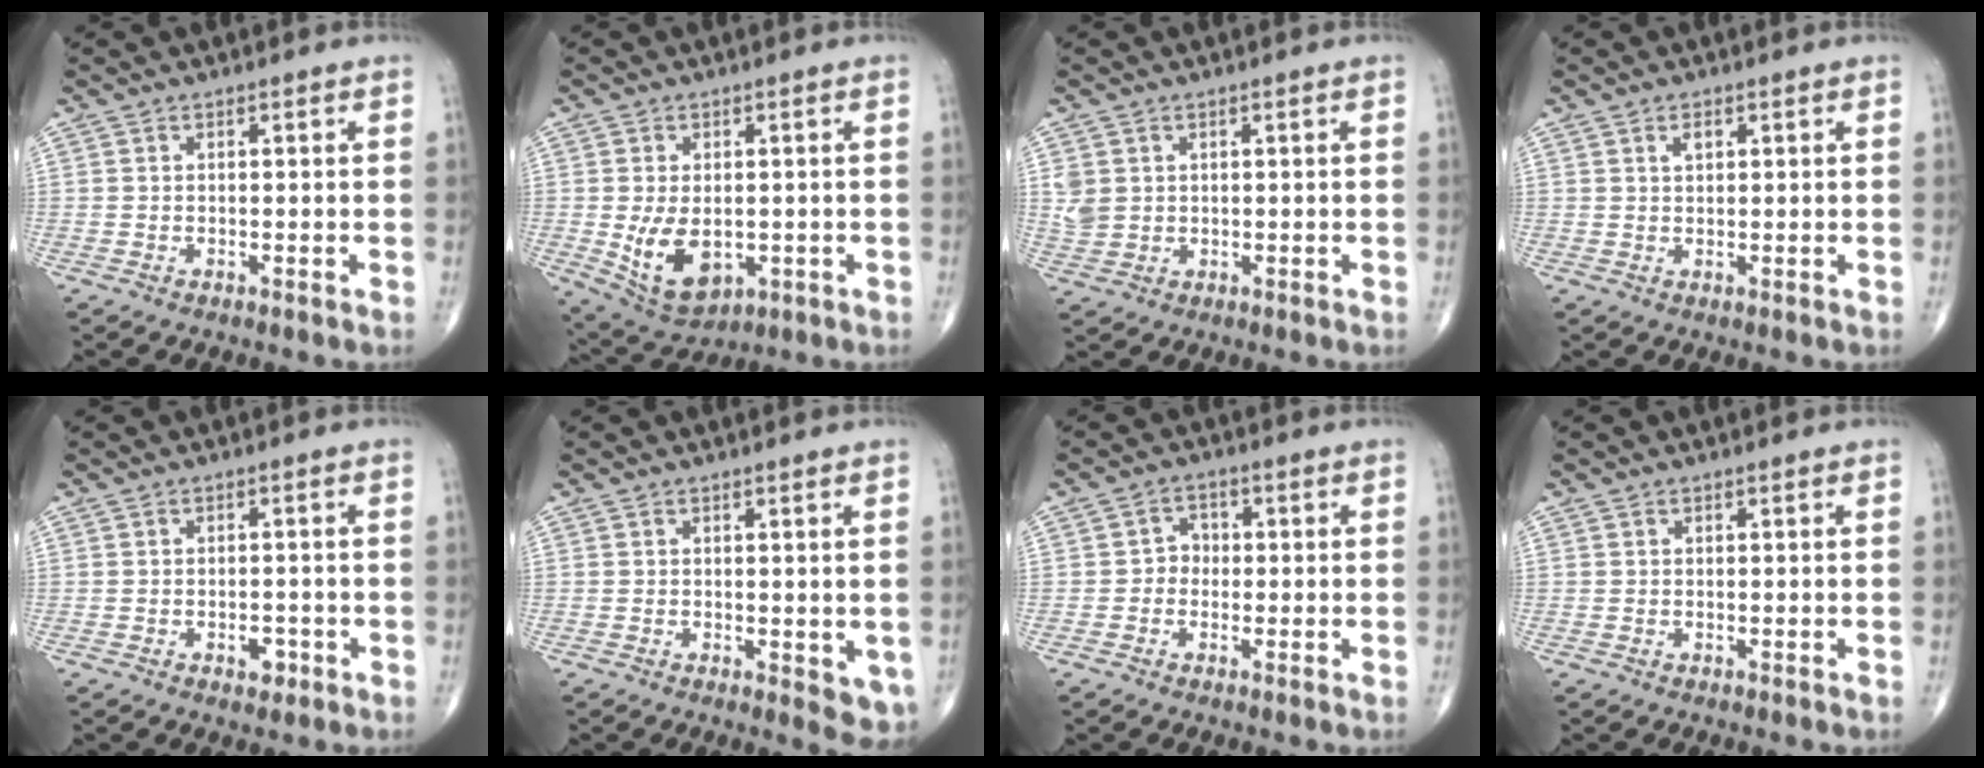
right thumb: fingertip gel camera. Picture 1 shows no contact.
{"total": 9.9, "force": [-1.4, 6.1, 7.6], "torque": [-0.120, -0.012, -0.004]}
{"total": 3.6, "force": [0.8, 3.1, 1.8], "torque": [-0.030, -0.003, 0.023]}
{"total": 1.7, "force": [0.8, 1.0, 1.1], "torque": [-0.015, -0.003, 0.015]}
{"total": 2.6, "force": [-1.1, 1.6, 1.7], "torque": [-0.013, 0.004, -0.013]}
{"total": 4.6, "force": [-0.3, 2.2, 4.1], "torque": [-0.034, -0.010, -0.002]}
{"total": 3.1, "force": [-0.3, 2.7, 1.3], "torque": [0.003, 0.011, -0.015]}
{"total": 0.0}